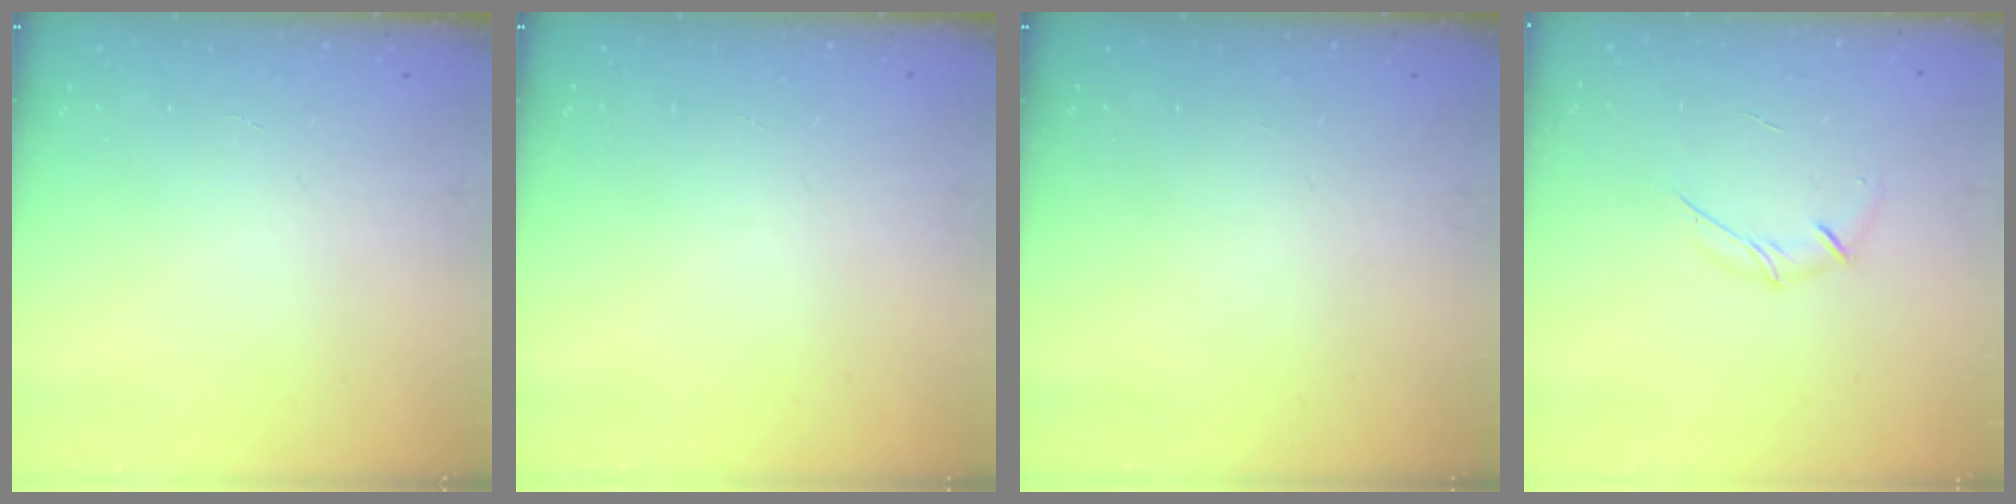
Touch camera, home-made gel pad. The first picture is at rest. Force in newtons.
{"total": 0.0}
{"total": 0.0}
{"total": 5.4, "press": 5.3, "slide": 1.0}